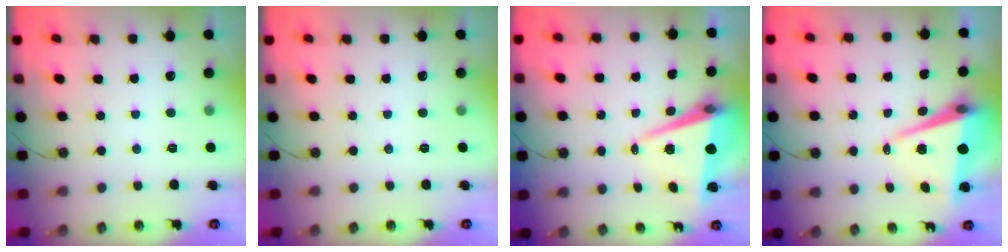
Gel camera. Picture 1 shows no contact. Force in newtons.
{"total": 0.0}
{"total": 8.9, "press": 8.3, "slide": 3.3}
{"total": 8.9, "press": 8.3, "slide": 3.3}